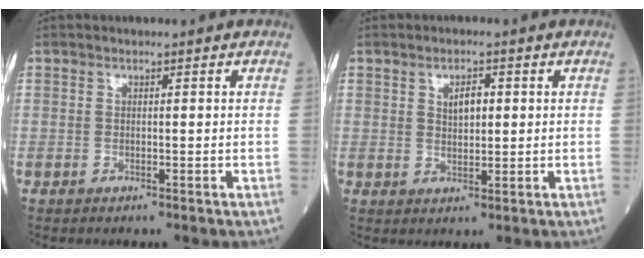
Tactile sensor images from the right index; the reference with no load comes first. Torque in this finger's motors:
{"motor_torque": [-0.08, 0.05, -0.03, 0.01]}